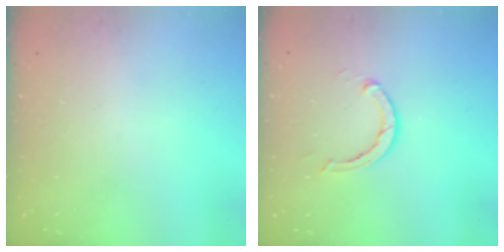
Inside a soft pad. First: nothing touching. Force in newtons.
{"total": 2.9, "press": 2.8, "slide": 0.5}